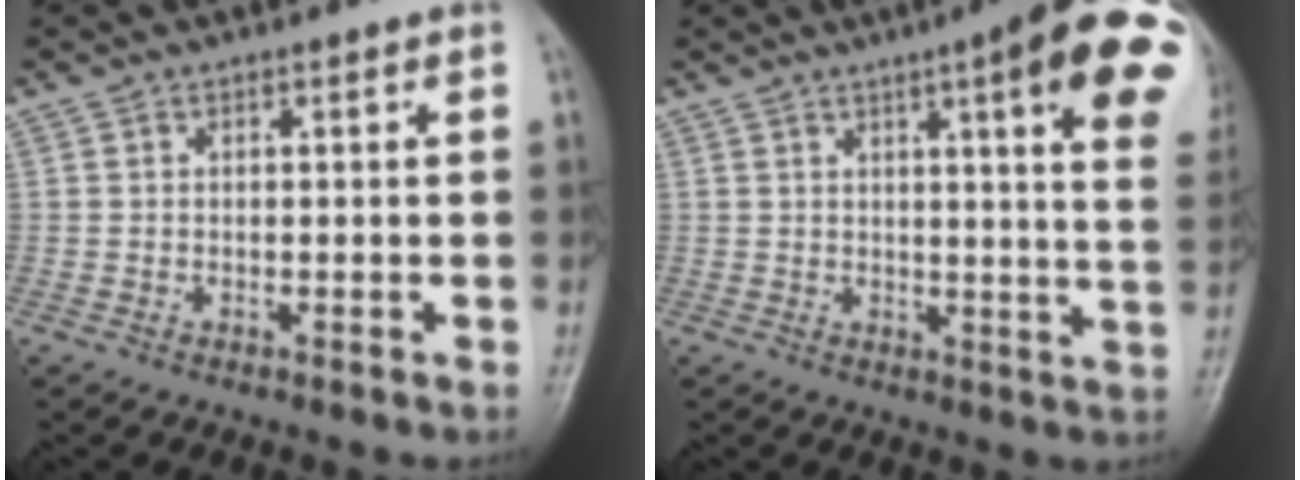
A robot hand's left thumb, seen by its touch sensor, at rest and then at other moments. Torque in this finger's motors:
{"motor_torque": [0.72, 0.65, 1.64, -1.12, 0.12]}